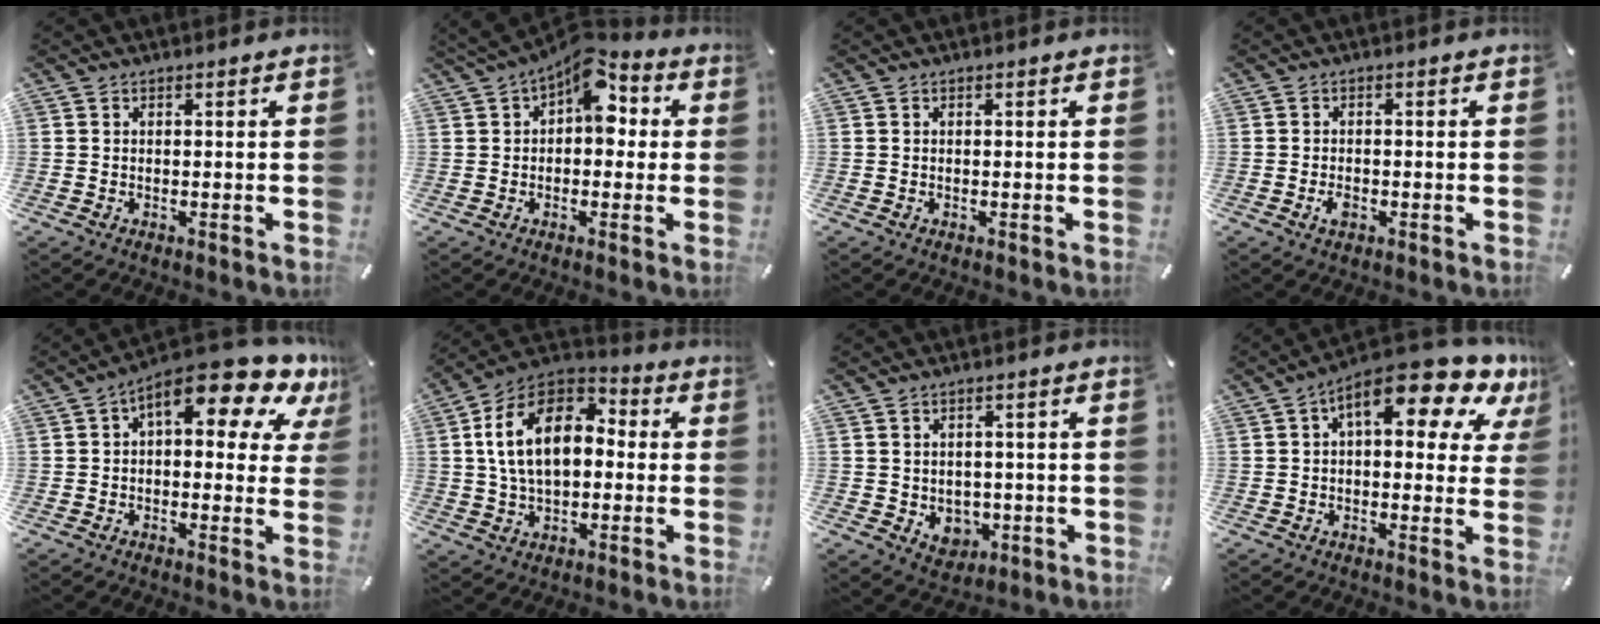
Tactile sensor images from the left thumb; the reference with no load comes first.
{"total": 12.0, "force": [4.9, 7.0, 8.4], "torque": [-0.111, -0.034, 0.083]}
{"total": 0.0}
{"total": 2.4, "force": [-0.9, 1.4, 1.7], "torque": [-0.037, 0.001, -0.018]}
{"total": 15.1, "force": [8.5, 5.6, 11.2], "torque": [-0.166, -0.057, 0.139]}
{"total": 16.5, "force": [2.1, 10.9, 12.1], "torque": [-0.250, 0.008, 0.032]}
{"total": 5.1, "force": [-0.5, 4.7, 1.8], "torque": [-0.013, 0.002, -0.009]}
{"total": 15.2, "force": [8.0, 5.6, 11.7], "torque": [-0.167, -0.050, 0.126]}